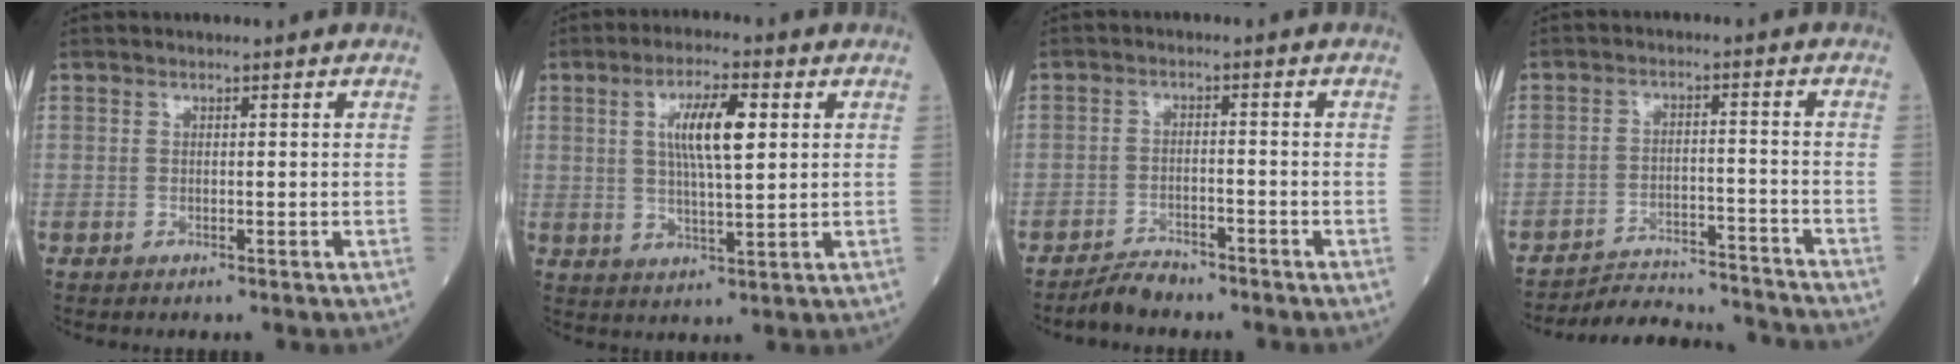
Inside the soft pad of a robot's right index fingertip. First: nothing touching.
{"total": 8.0, "force": [2.2, 1.5, 7.6], "torque": [-0.136, 0.008, 0.040]}
{"total": 3.2, "force": [-3.1, 0.6, 0.7], "torque": [-0.015, -0.006, -0.056]}
{"total": 12.1, "force": [-12.0, 0.7, 1.1], "torque": [-0.013, 0.010, -0.176]}